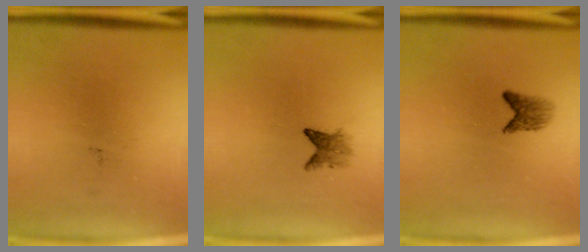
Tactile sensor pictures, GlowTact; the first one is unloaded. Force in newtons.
{"total": 2.2}
{"total": 2.3}